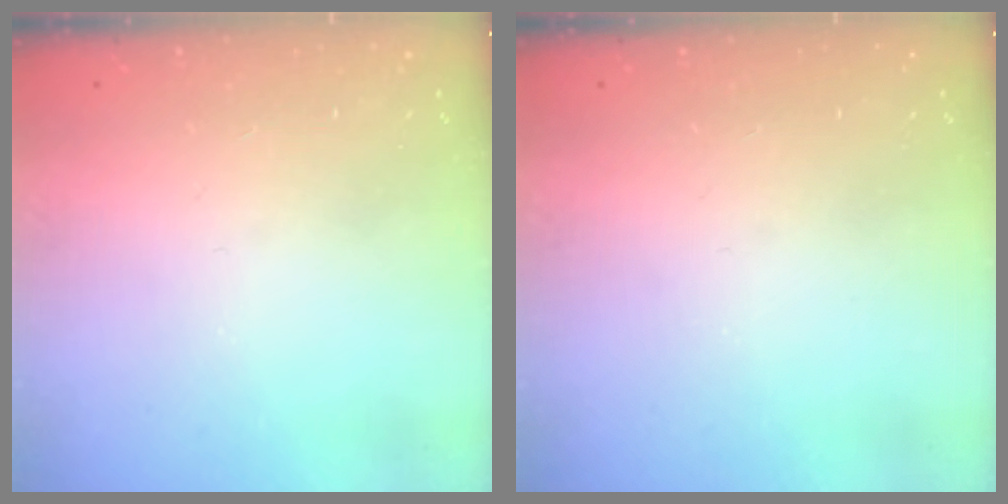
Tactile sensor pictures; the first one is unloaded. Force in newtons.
{"total": 0.0}